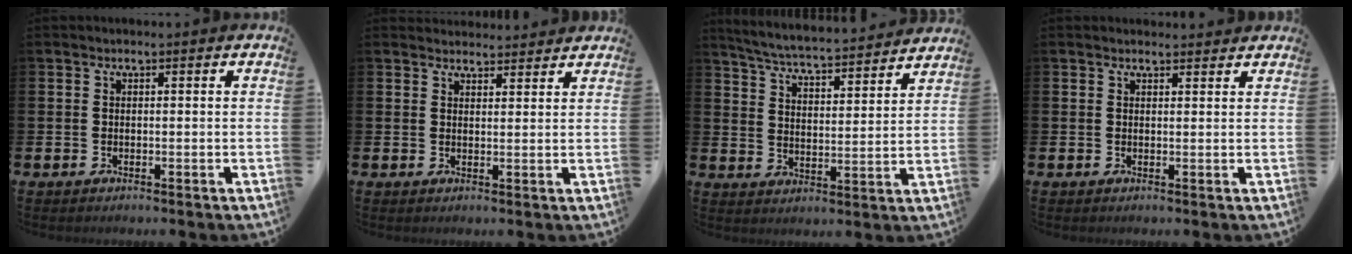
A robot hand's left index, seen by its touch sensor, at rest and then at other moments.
{"total": 2.7, "force": [2.6, 0.6, -0.2], "torque": [0.009, -0.016, 0.047]}
{"total": 5.7, "force": [5.6, 0.0, 1.2], "torque": [-0.048, -0.046, 0.095]}
{"total": 1.3, "force": [1.3, 0.3, 0.0], "torque": [0.005, -0.004, 0.022]}